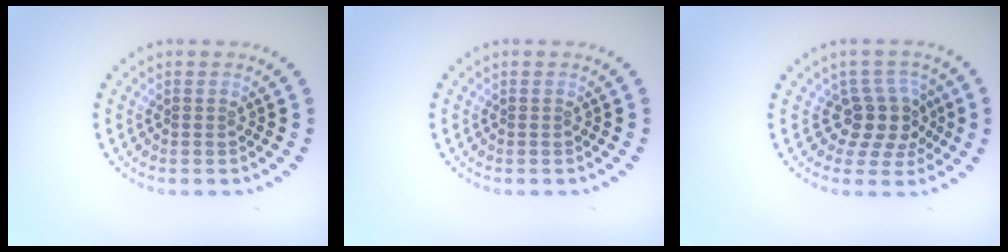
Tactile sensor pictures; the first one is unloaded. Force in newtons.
{"total": 0.0}
{"total": 3.5, "press": 2.8, "slide": 2.2}